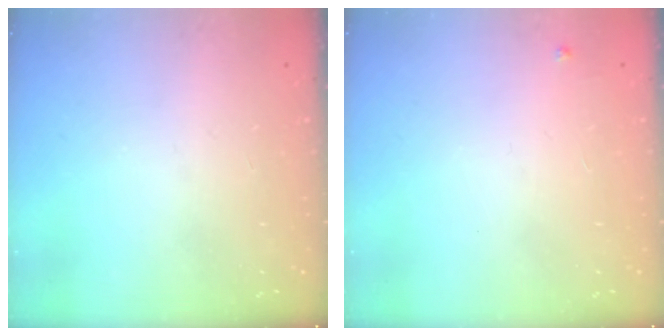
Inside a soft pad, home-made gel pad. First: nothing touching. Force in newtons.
{"total": 3.0, "press": 3.0, "slide": 0.5}